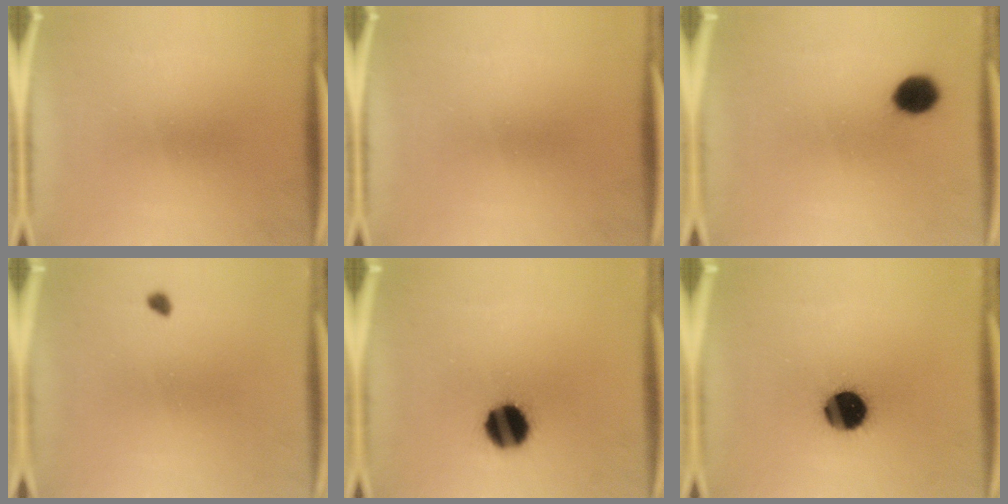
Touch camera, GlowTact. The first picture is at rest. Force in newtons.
{"total": 0.0}
{"total": 6.8}
{"total": 0.7}
{"total": 12.2}
{"total": 13.3}